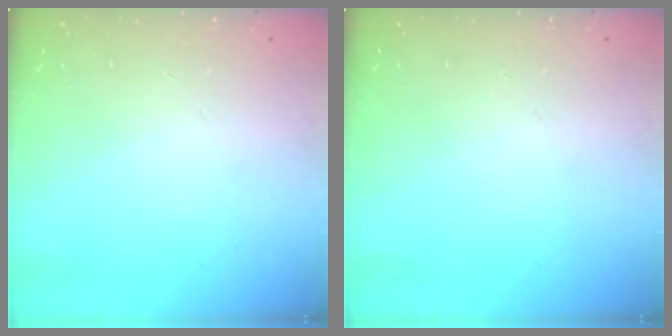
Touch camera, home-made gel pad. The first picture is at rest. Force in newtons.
{"total": 0.0}